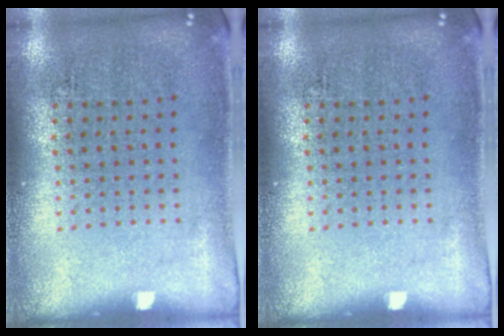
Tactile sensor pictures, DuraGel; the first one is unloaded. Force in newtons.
{"total": 0.0}